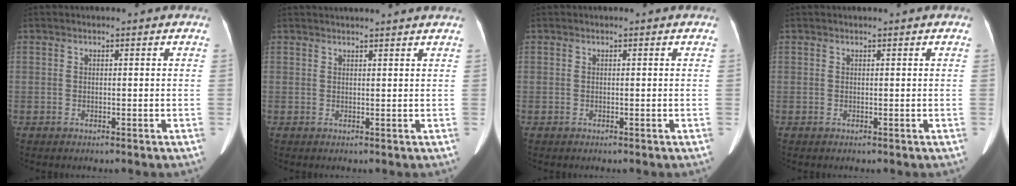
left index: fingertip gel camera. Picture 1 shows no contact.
{"total": 7.0, "force": [6.5, -0.5, 2.3], "torque": [-0.023, 0.028, 0.069]}
{"total": 0.0}
{"total": 0.0}